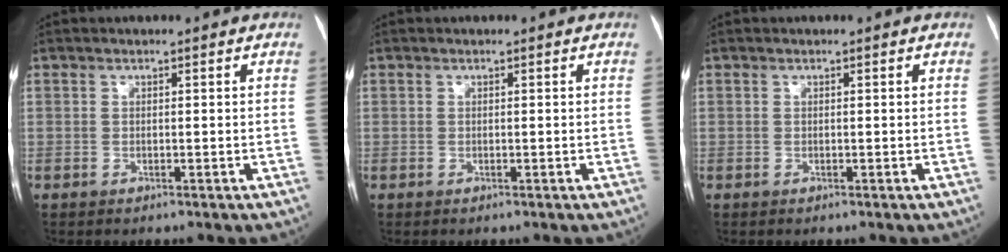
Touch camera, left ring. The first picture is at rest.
{"total": 0.0}
{"total": 0.0}